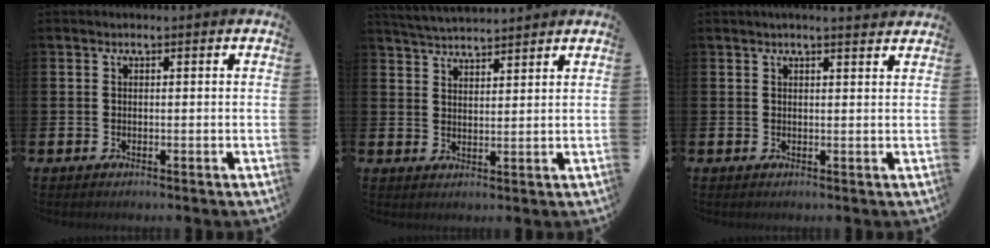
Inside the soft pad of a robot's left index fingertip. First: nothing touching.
{"total": 3.8, "force": [3.8, 0.1, 0.2], "torque": [-0.013, -0.020, 0.069]}
{"total": 1.6, "force": [1.5, -0.1, 0.5], "torque": [-0.002, -0.008, 0.025]}